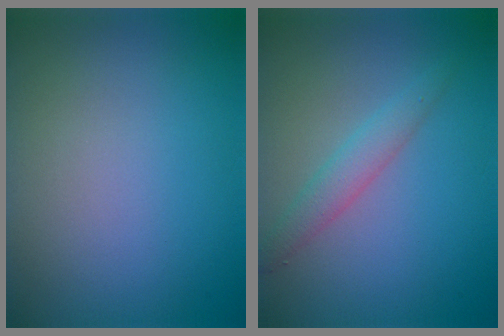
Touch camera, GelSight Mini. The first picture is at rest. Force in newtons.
{"total": 2.2, "press": 2.2, "slide": 0.1}